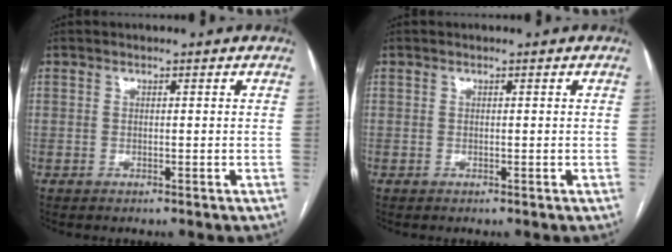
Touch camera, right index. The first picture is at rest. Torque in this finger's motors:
{"motor_torque": [0.01, 0.00, 0.00, 0.00]}